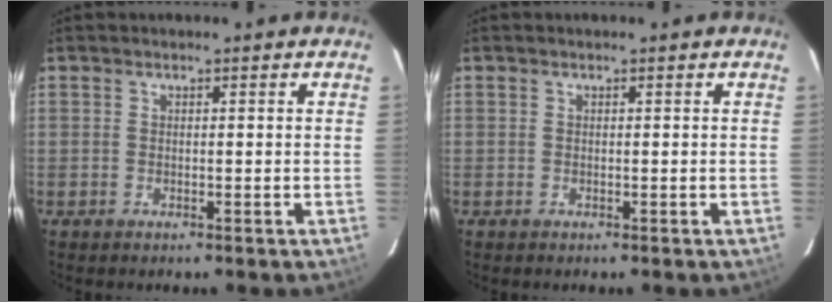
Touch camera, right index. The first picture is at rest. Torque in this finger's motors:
{"motor_torque": [0.00, 0.00, 0.00, 0.01]}